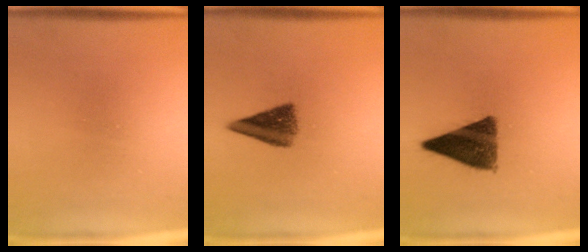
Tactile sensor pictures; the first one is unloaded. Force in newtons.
{"total": 6.1}
{"total": 10.3}